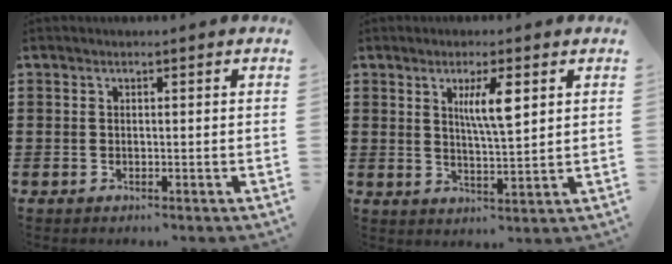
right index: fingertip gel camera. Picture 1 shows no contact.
{"total": 5.7, "force": [2.3, 1.2, 5.1], "torque": [-0.098, 0.005, 0.033]}